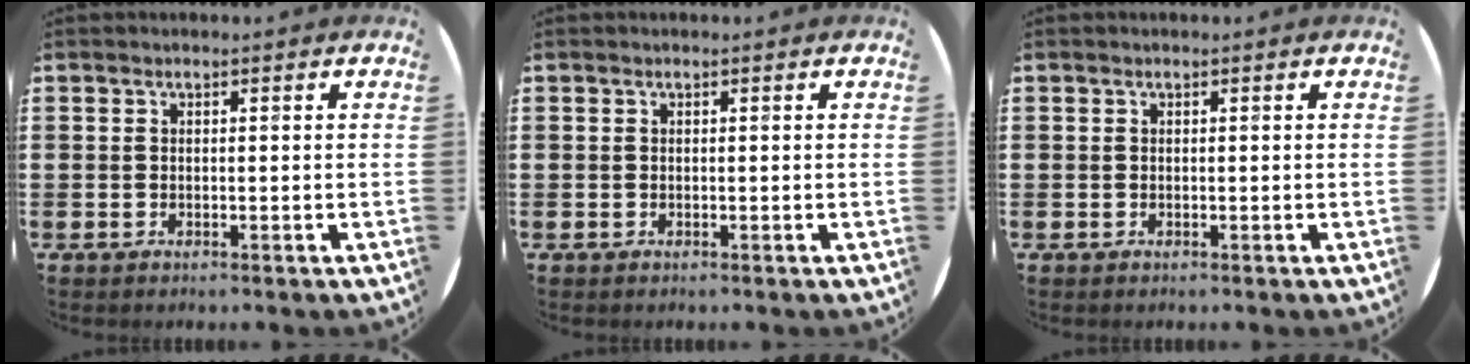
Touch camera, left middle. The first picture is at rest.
{"total": 0.0}
{"total": 0.0}